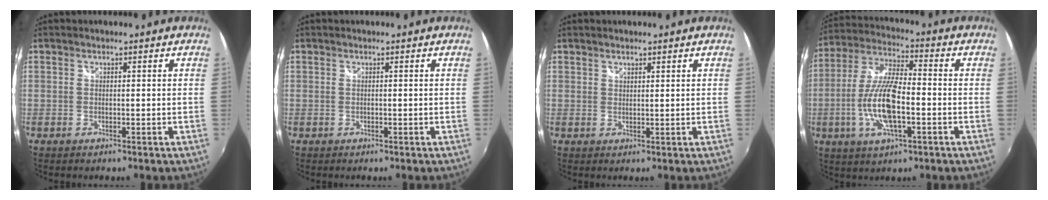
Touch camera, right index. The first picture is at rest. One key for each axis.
{"total": 0.0}
{"total": 1.1, "fx": 1.0, "fy": 0.4, "fz": 0.2, "tx": -0.001, "ty": 0.001, "tz": 0.018}
{"total": 13.2, "fx": -3.3, "fy": 4.2, "fz": 12.1, "tx": -0.250, "ty": -0.002, "tz": -0.064}